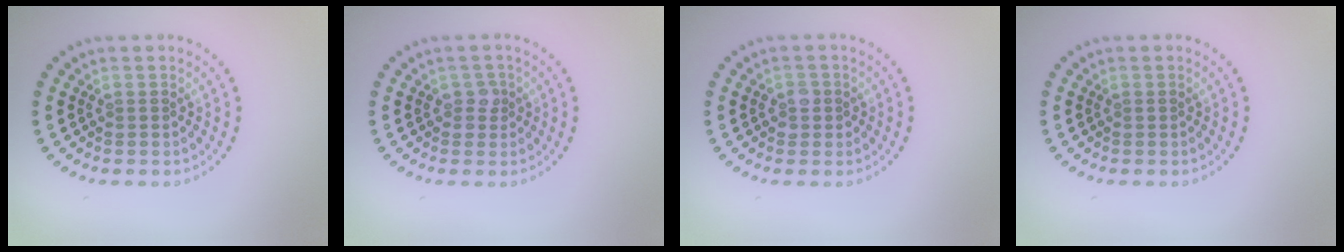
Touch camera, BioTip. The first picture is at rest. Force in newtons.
{"total": 1.2, "press": 1.1, "slide": 0.5}
{"total": 1.4, "press": 1.3, "slide": 0.4}
{"total": 0.0}